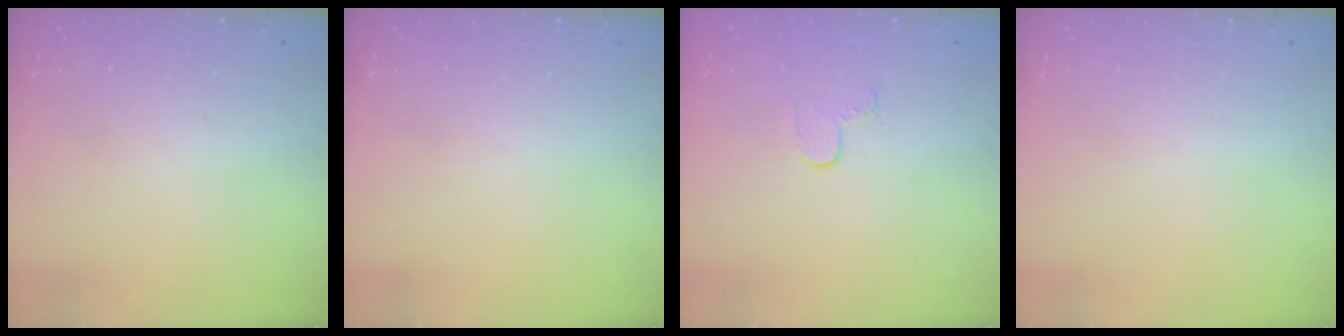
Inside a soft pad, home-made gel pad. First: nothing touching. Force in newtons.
{"total": 0.0}
{"total": 3.7, "press": 3.6, "slide": 0.3}
{"total": 0.0}